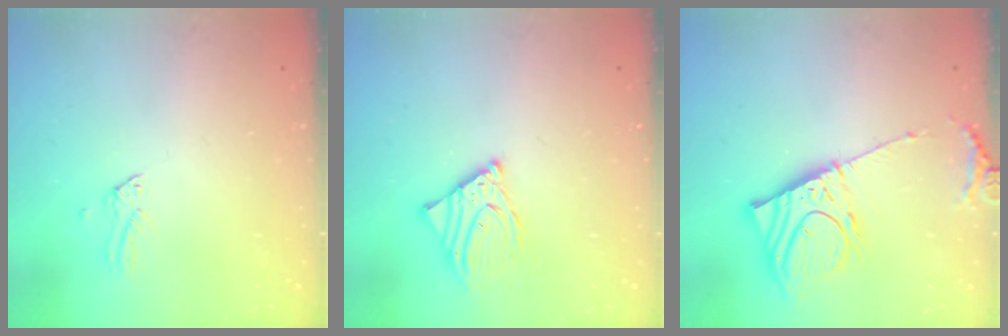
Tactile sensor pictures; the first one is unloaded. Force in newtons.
{"total": 8.7, "press": 8.6, "slide": 1.1}
{"total": 13.0, "press": 12.7, "slide": 2.6}